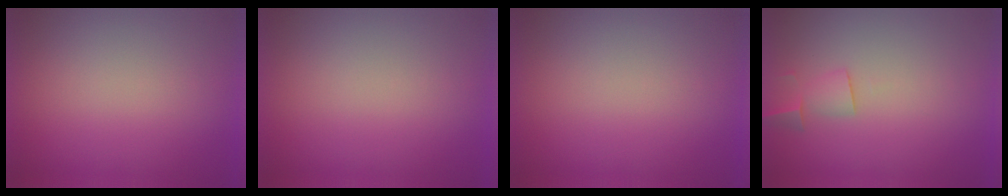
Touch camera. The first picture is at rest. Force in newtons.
{"total": 1.2}
{"total": 0.0}
{"total": 2.2}